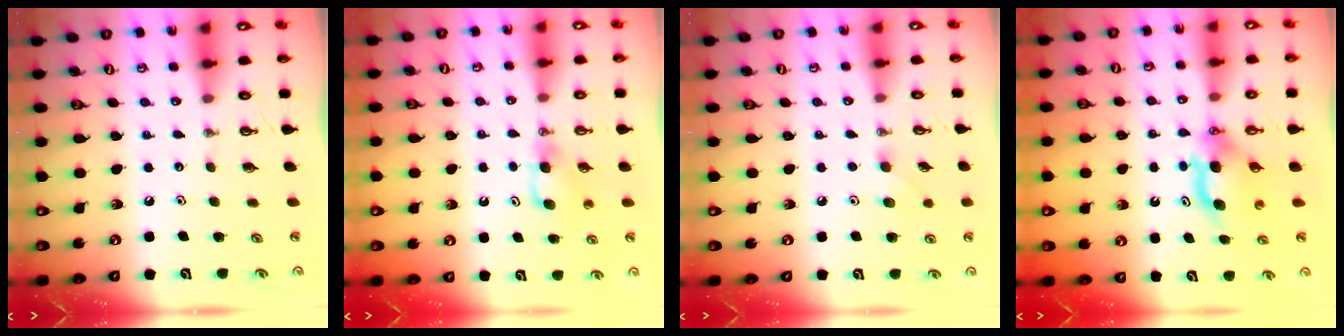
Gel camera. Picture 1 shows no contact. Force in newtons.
{"total": 5.2, "press": 5.2, "slide": 0.2}
{"total": 6.4, "press": 6.3, "slide": 1.0}
{"total": 7.5, "press": 5.0, "slide": 5.6}